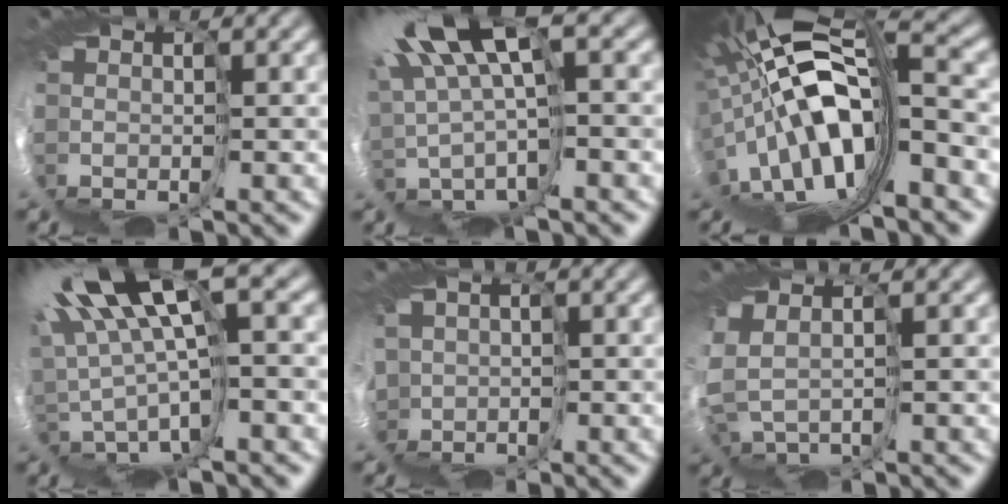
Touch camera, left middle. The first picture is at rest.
{"total": 10.8, "force": [3.9, 4.0, 9.3], "torque": [-0.220, 0.004, 0.074]}
{"total": 13.8, "force": [-0.5, 5.4, 12.6], "torque": [-0.255, 0.007, -0.011]}
{"total": 11.6, "force": [4.6, 3.5, 10.1], "torque": [-0.226, 0.011, 0.085]}
{"total": 4.9, "force": [0.0, 4.2, 2.5], "torque": [-0.095, -0.011, -0.004]}
{"total": 3.6, "force": [1.0, 2.3, 2.5], "torque": [-0.094, -0.008, 0.049]}